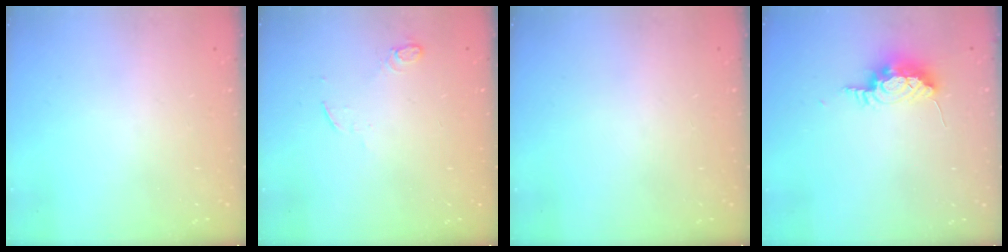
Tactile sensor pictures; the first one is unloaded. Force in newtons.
{"total": 3.8, "press": 3.8, "slide": 0.7}
{"total": 0.0}
{"total": 8.2, "press": 8.0, "slide": 2.1}